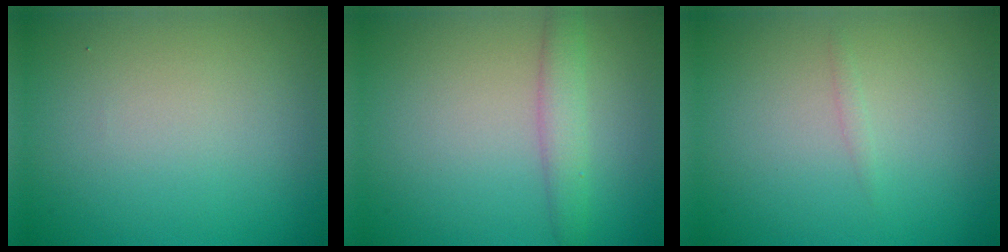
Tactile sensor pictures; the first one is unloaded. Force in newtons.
{"total": 2.6, "press": 2.6, "slide": 0.0}
{"total": 0.6, "press": 0.6, "slide": 0.1}